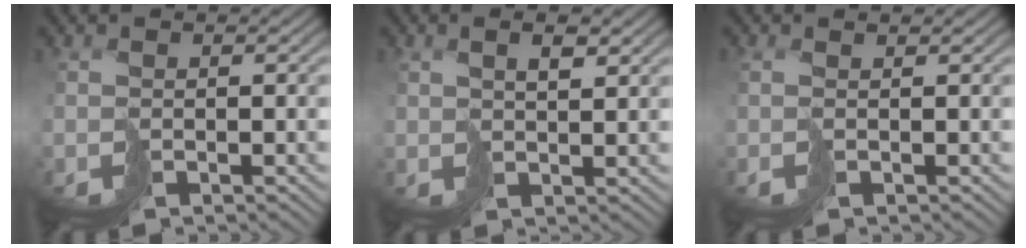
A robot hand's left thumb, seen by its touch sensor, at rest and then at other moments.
{"total": 2.5, "force": [1.8, 0.5, 1.6], "torque": [-0.028, 0.003, 0.037]}
{"total": 1.0, "force": [0.3, 0.1, 1.0], "torque": [-0.024, 0.003, 0.001]}